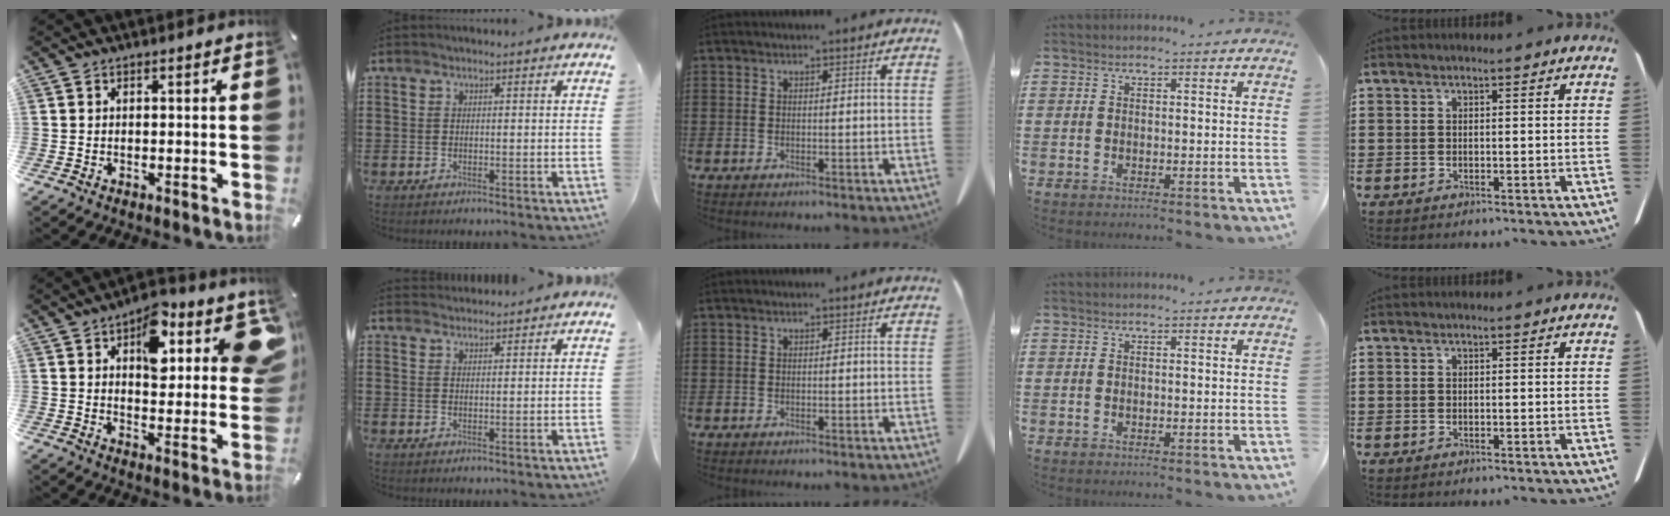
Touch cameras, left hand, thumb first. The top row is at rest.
{"thumb": {"total": 14.8, "force": [7.3, 7.8, 10.2], "torque": [-0.110, -0.039, 0.116]}, "index": {"total": 1.6, "force": [1.6, 0.2, -0.2], "torque": [-0.001, 0.003, 0.032]}}